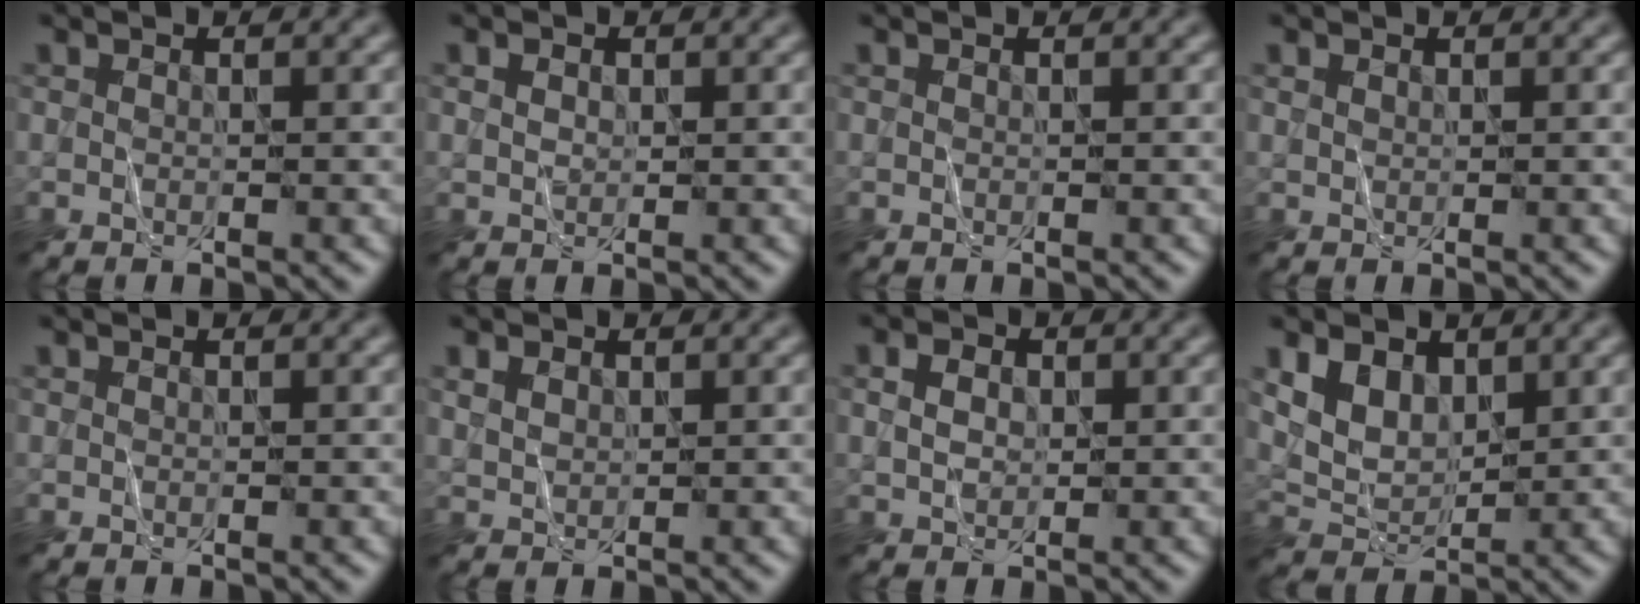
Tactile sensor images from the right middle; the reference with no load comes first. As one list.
[{"total": 1.1, "force": [0.4, 0.8, 0.7], "torque": [-0.012, 0.002, 0.008]}, {"total": 0.0}, {"total": 0.6, "force": [0.4, 0.3, 0.2], "torque": [-0.005, 0.001, 0.009]}, {"total": 0.0}, {"total": 1.7, "force": [0.9, 1.1, 0.9], "torque": [-0.020, 0.003, 0.019]}, {"total": 2.3, "force": [0.5, 1.7, 1.5], "torque": [-0.030, 0.003, 0.009]}, {"total": 3.7, "force": [1.7, 2.5, 2.2], "torque": [-0.050, -0.007, 0.035]}]